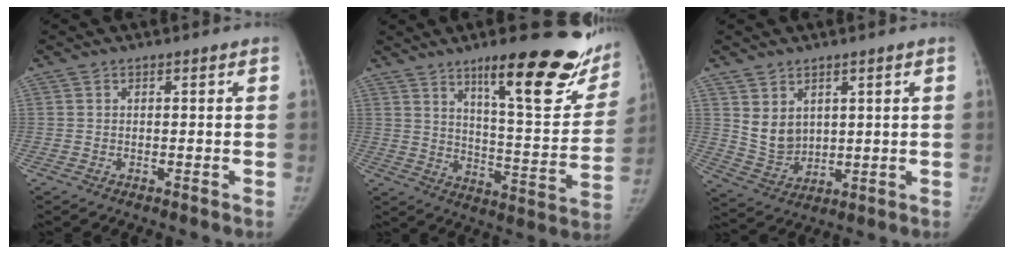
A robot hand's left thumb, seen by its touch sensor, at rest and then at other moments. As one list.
[{"total": 24.9, "force": [15.0, 6.4, 18.8], "torque": [-0.213, -0.075, 0.220]}, {"total": 6.4, "force": [2.5, 4.8, 3.3], "torque": [-0.040, -0.022, 0.067]}]